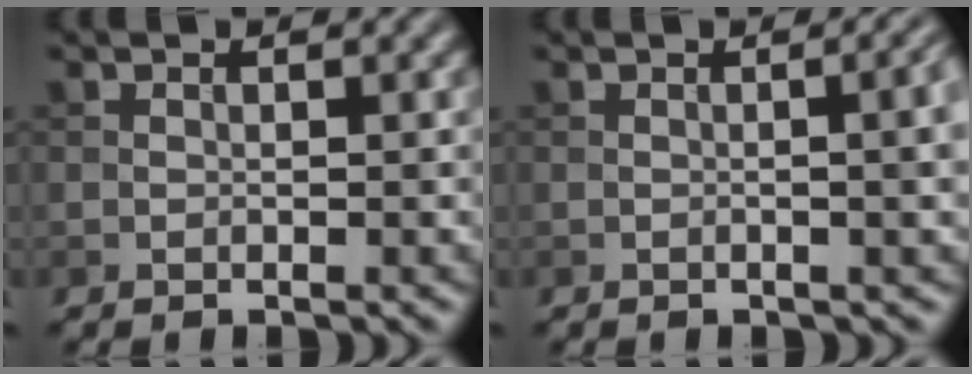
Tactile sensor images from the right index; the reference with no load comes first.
{"total": 6.1, "force": [-0.1, 2.7, 5.4], "torque": [-0.029, 0.014, -0.001]}